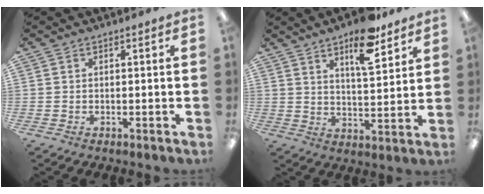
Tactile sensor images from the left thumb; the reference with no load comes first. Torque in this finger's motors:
{"motor_torque": [-0.04, 0.09, -0.28, -0.02, 0.09]}